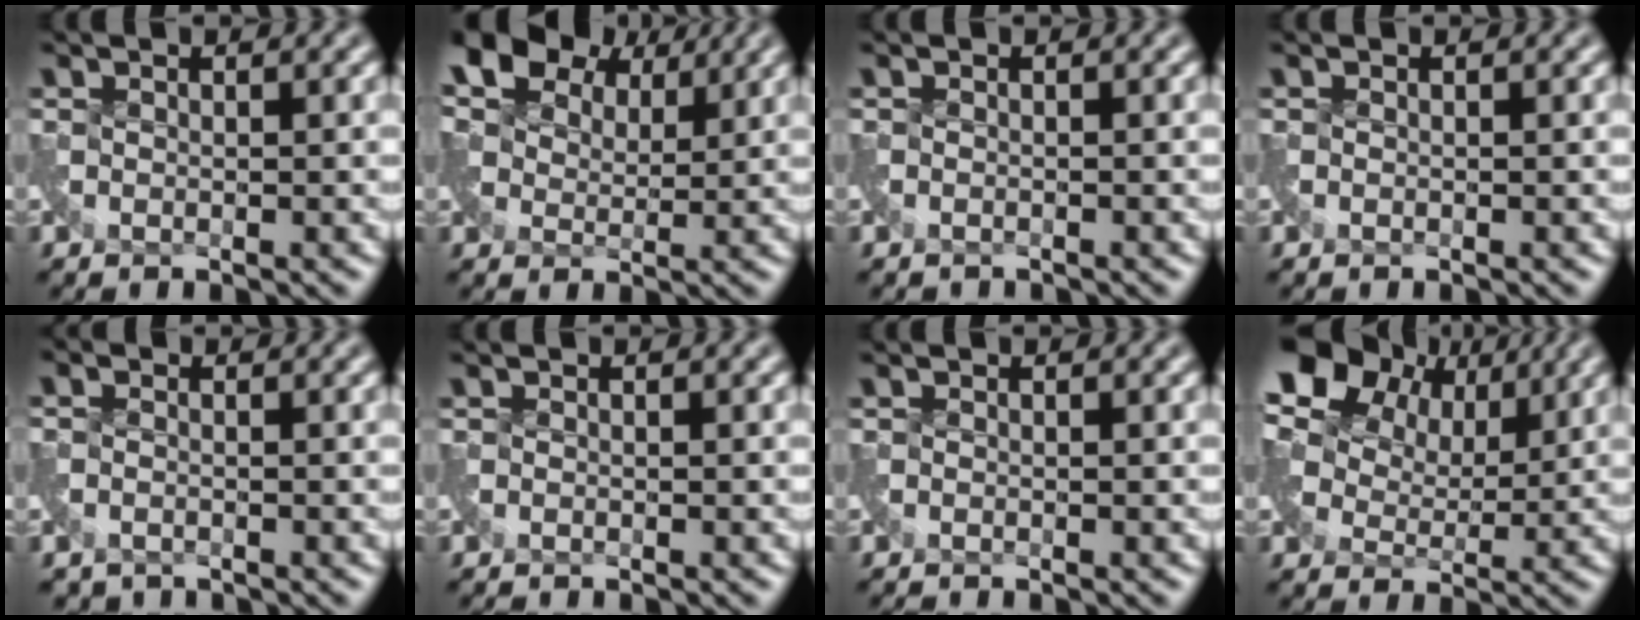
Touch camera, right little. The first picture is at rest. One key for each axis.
{"total": 11.0, "fx": 7.1, "fy": 6.4, "fz": 5.5, "tx": -0.112, "ty": 0.029, "tz": 0.110}
{"total": 0.7, "fx": -0.7, "fy": 0.1, "fz": -0.1, "tx": 0.001, "ty": -0.009, "tz": -0.018}
{"total": 0.0}
{"total": 1.4, "fx": -1.3, "fy": 0.4, "fz": -0.4, "tx": 0.009, "ty": -0.013, "tz": -0.029}
{"total": 0.7, "fx": -0.6, "fy": -0.4, "fz": -0.2, "tx": 0.001, "ty": -0.011, "tz": -0.015}
{"total": 0.8, "fx": -0.7, "fy": -0.4, "fz": -0.2, "tx": -0.001, "ty": -0.013, "tz": -0.018}
{"total": 12.8, "fx": 7.1, "fy": 7.7, "fz": 7.4, "tx": -0.162, "ty": 0.039, "tz": 0.107}